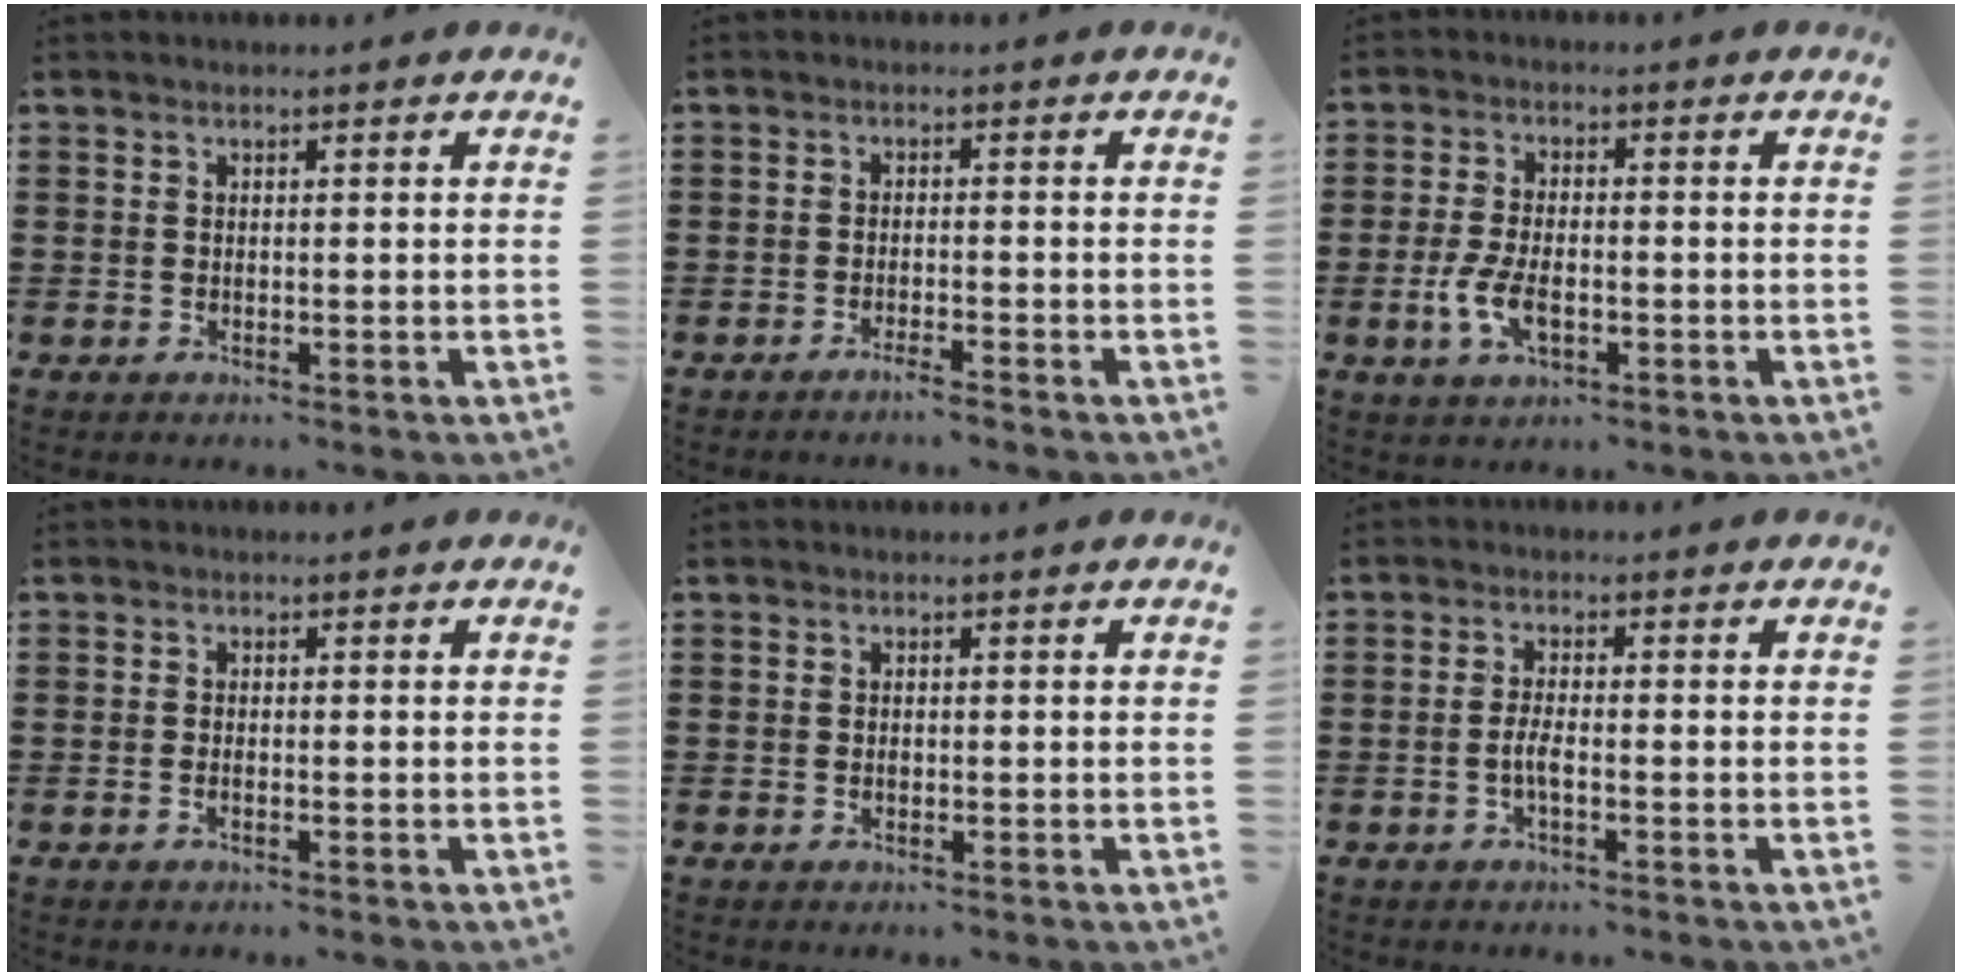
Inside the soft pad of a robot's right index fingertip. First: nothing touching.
{"total": 1.8, "force": [-1.6, -0.2, 0.8], "torque": [-0.013, -0.002, -0.029]}
{"total": 5.3, "force": [-1.6, 2.5, 4.4], "torque": [-0.104, -0.007, -0.031]}
{"total": 0.7, "force": [-0.4, 0.0, 0.6], "torque": [-0.013, -0.008, -0.005]}
{"total": 0.6, "force": [-0.2, 0.2, 0.5], "torque": [-0.013, -0.005, -0.002]}
{"total": 2.7, "force": [-0.9, 0.4, 2.5], "torque": [-0.060, -0.006, -0.021]}